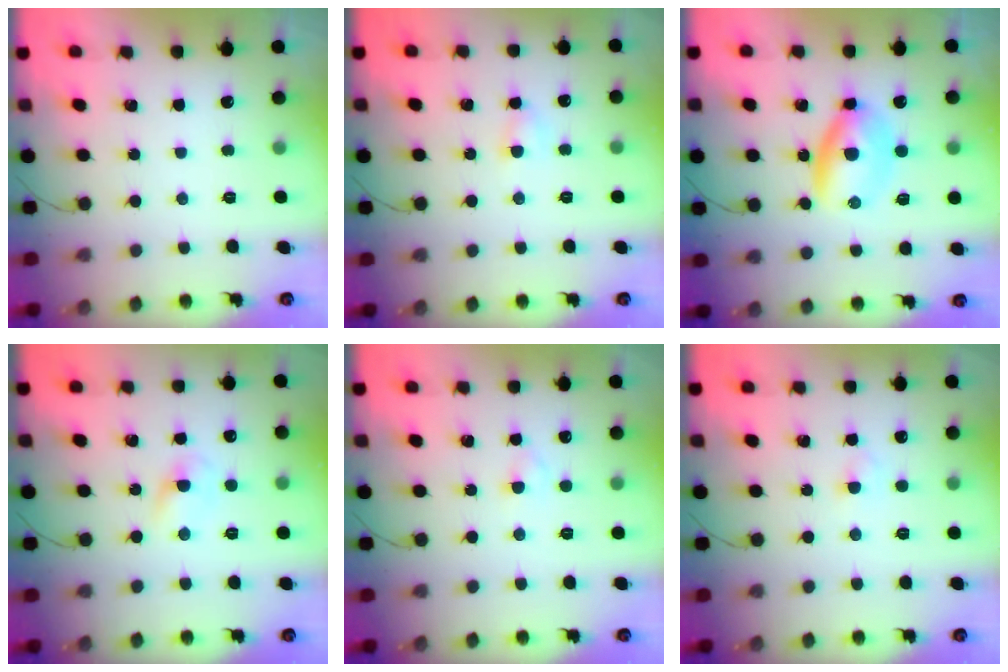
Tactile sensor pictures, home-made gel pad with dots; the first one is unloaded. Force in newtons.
{"total": 3.5, "press": 3.4, "slide": 1.1}
{"total": 6.2, "press": 6.1, "slide": 1.1}
{"total": 2.4, "press": 2.2, "slide": 1.0}
{"total": 2.1, "press": 1.9, "slide": 0.9}
{"total": 2.6, "press": 2.4, "slide": 1.0}